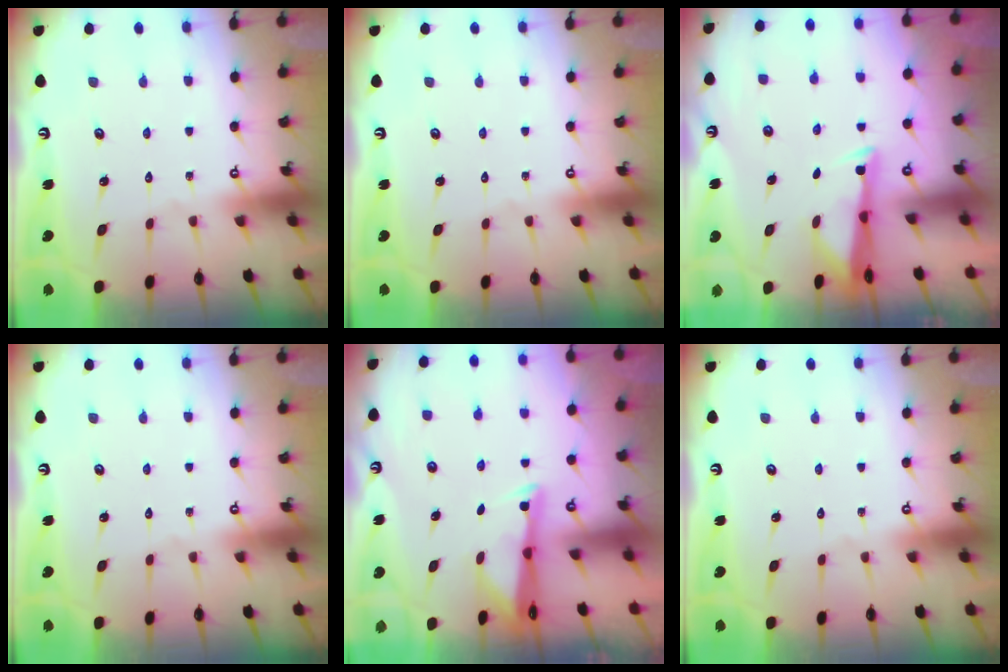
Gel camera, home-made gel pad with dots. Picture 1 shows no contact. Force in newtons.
{"total": 0.0}
{"total": 3.2, "press": 3.1, "slide": 0.9}
{"total": 0.0}
{"total": 2.7, "press": 2.7, "slide": 0.4}
{"total": 0.0}